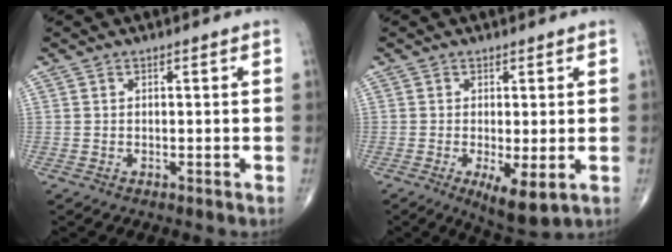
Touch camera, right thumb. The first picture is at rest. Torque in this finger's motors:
{"motor_torque": [-0.42, 0.07, -0.03, -0.13, 0.02]}